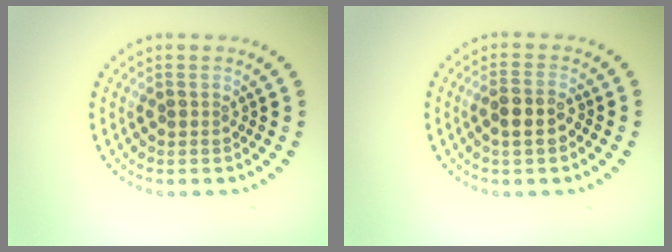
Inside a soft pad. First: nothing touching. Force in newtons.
{"total": 2.4, "press": 2.3, "slide": 0.7}